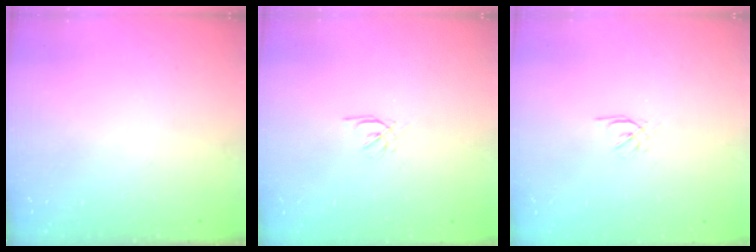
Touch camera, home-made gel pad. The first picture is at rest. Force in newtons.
{"total": 0.5, "press": 0.3, "slide": 0.4}
{"total": 0.5, "press": 0.3, "slide": 0.4}